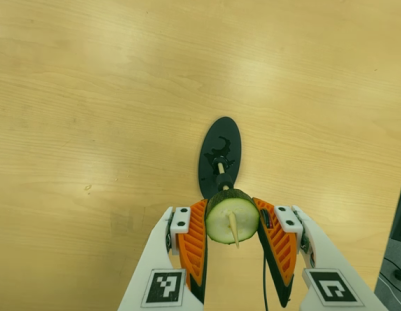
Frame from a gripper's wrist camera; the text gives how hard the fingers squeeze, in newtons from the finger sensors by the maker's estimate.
{"total": 10.2, "left": 10.1, "right": 10.4}